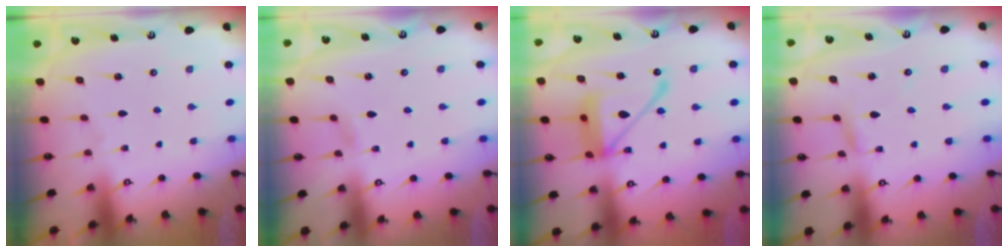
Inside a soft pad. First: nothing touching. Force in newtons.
{"total": 2.3, "press": 2.3, "slide": 0.3}
{"total": 16.6, "press": 16.5, "slide": 1.6}
{"total": 2.0, "press": 2.0, "slide": 0.2}